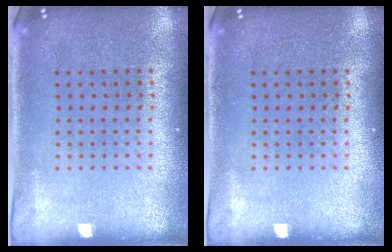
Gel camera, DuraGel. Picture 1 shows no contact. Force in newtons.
{"total": 0.0}